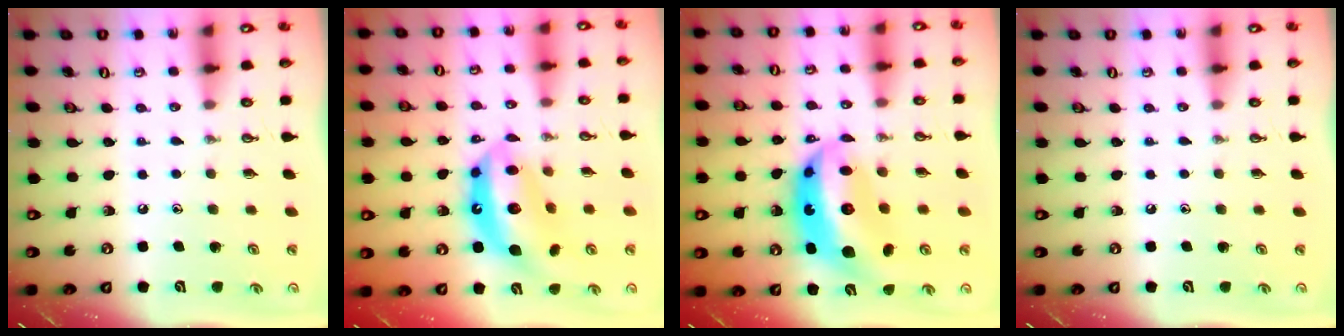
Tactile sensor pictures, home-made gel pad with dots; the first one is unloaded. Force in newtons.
{"total": 15.0, "press": 14.9, "slide": 1.3}
{"total": 16.1, "press": 16.0, "slide": 1.5}
{"total": 0.0}